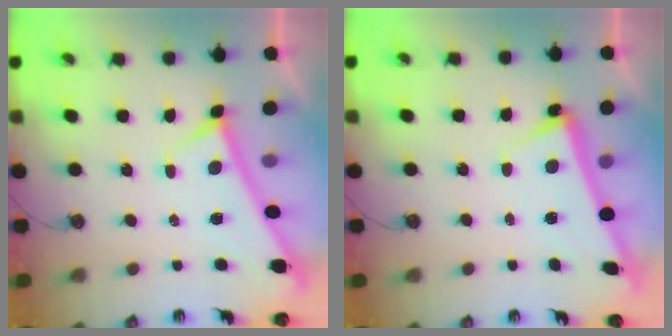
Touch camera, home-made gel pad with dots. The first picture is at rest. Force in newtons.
{"total": 2.6, "press": 2.5, "slide": 0.7}